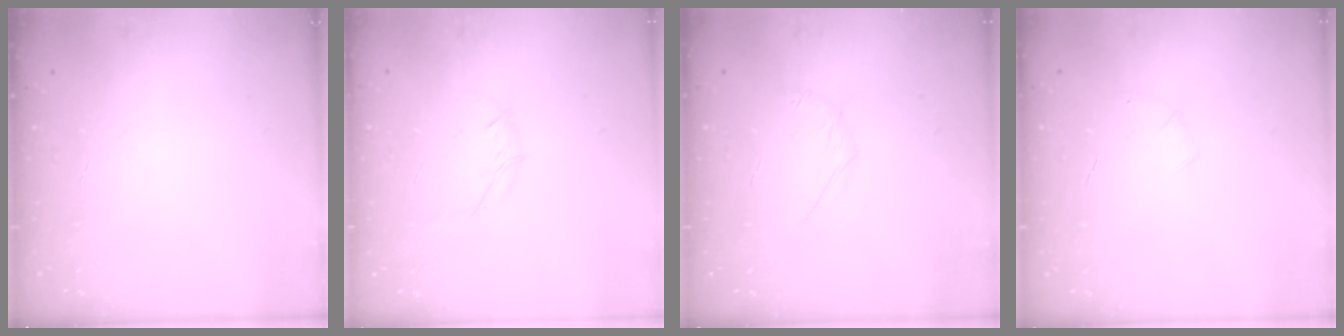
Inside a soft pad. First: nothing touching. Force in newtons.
{"total": 3.8, "press": 3.7, "slide": 1.0}
{"total": 3.3, "press": 3.2, "slide": 0.7}
{"total": 5.0, "press": 4.9, "slide": 1.3}